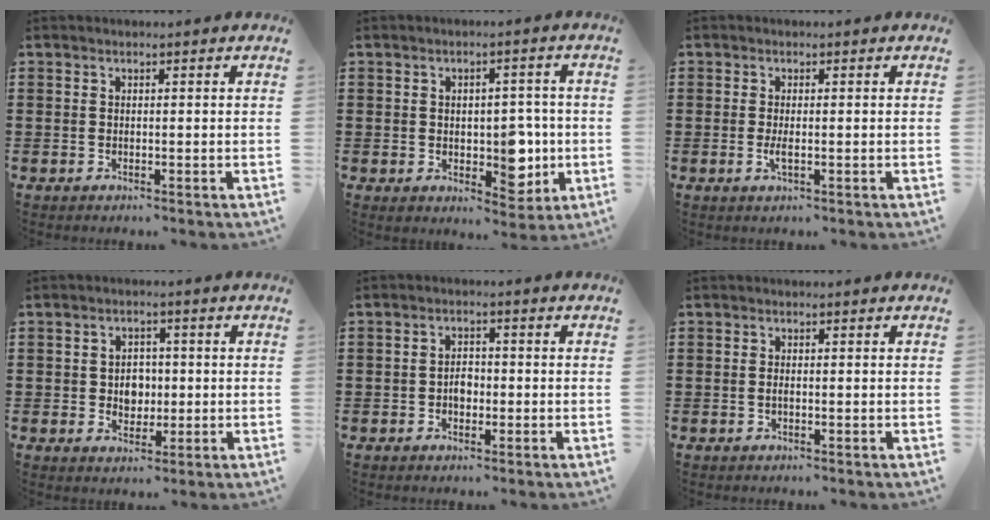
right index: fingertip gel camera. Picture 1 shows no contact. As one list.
[{"total": 6.7, "force": [-0.5, 4.5, 4.9], "torque": [-0.057, 0.001, -0.010]}, {"total": 1.8, "force": [-0.4, 0.3, 1.7], "torque": [-0.039, -0.006, -0.008]}, {"total": 3.5, "force": [-0.1, 2.9, 1.9], "torque": [-0.037, 0.005, -0.007]}, {"total": 2.3, "force": [-0.6, 1.5, 1.7], "torque": [-0.032, 0.004, -0.011]}, {"total": 0.5, "force": [-0.2, 0.1, 0.5], "torque": [-0.009, -0.002, -0.002]}]